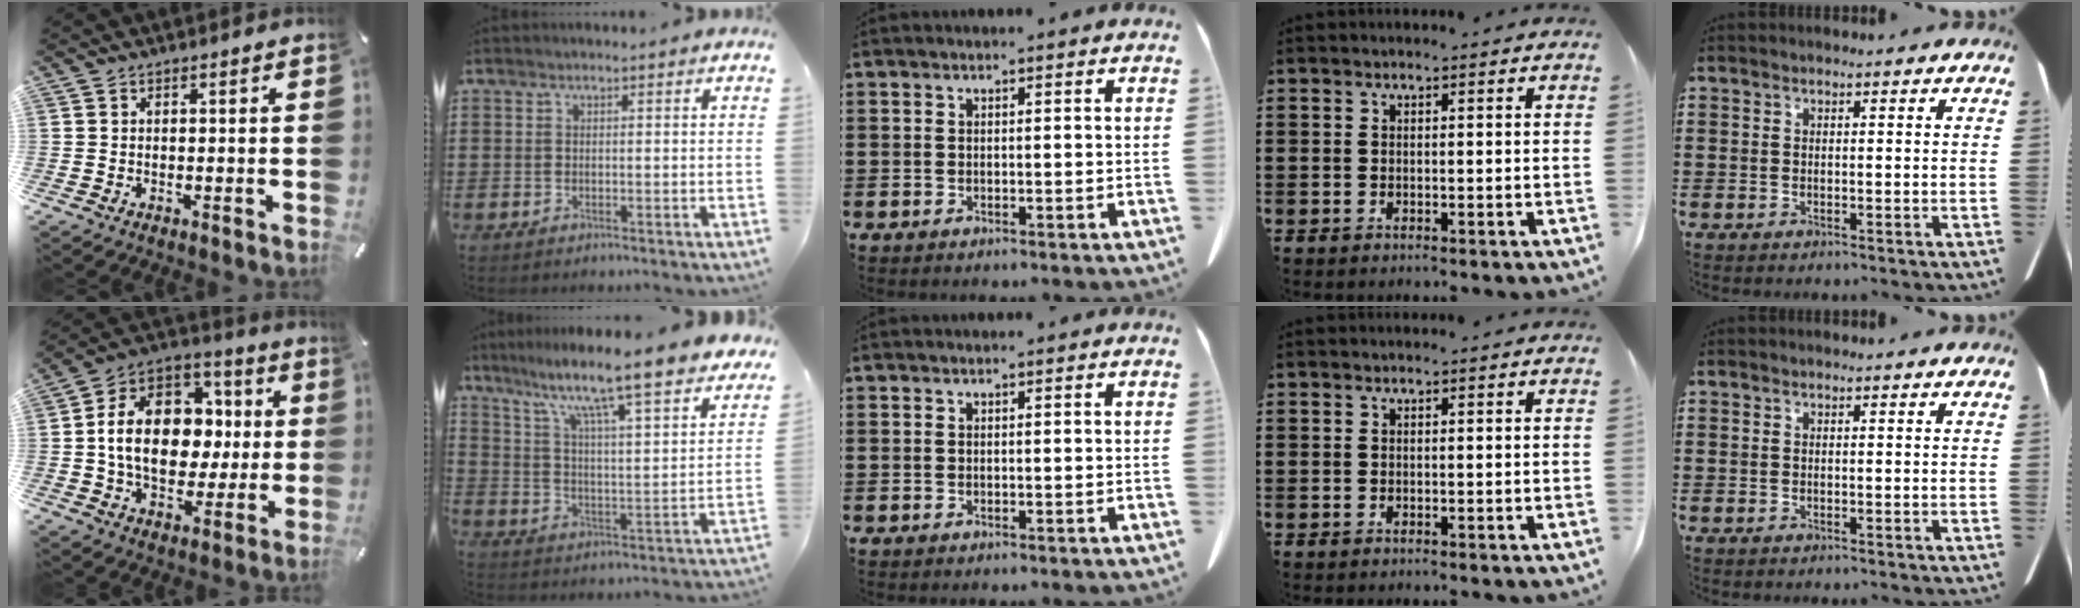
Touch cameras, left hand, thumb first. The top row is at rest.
{"thumb": {"total": 17.4, "force": [-0.4, 13.6, 10.8], "torque": [-0.211, 0.009, -0.002]}, "index": {"total": 10.0, "force": [8.4, -0.3, 5.5], "torque": [-0.130, -0.068, 0.133]}}